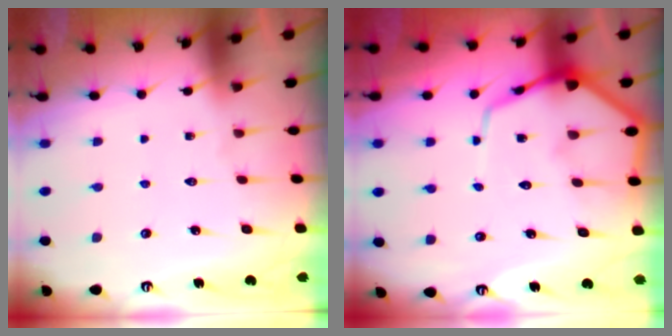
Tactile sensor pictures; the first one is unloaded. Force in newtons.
{"total": 10.4, "press": 10.4, "slide": 0.9}